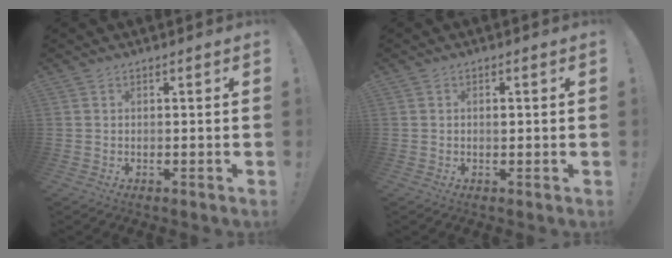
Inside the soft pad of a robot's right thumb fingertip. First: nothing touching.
{"total": 0.7, "force": [0.2, 0.5, 0.5], "torque": [-0.003, -0.001, 0.002]}